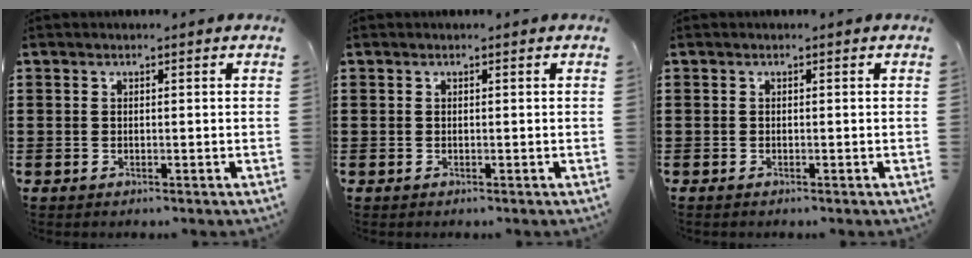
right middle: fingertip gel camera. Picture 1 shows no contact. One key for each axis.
{"total": 0.0}
{"total": 0.0}